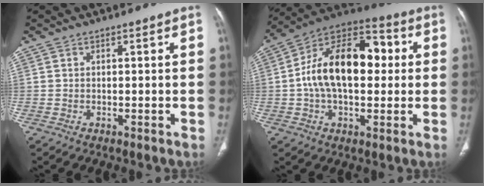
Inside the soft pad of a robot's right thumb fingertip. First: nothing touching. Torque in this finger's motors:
{"motor_torque": [2.51, 2.50, 1.54, -0.02, 0.30]}